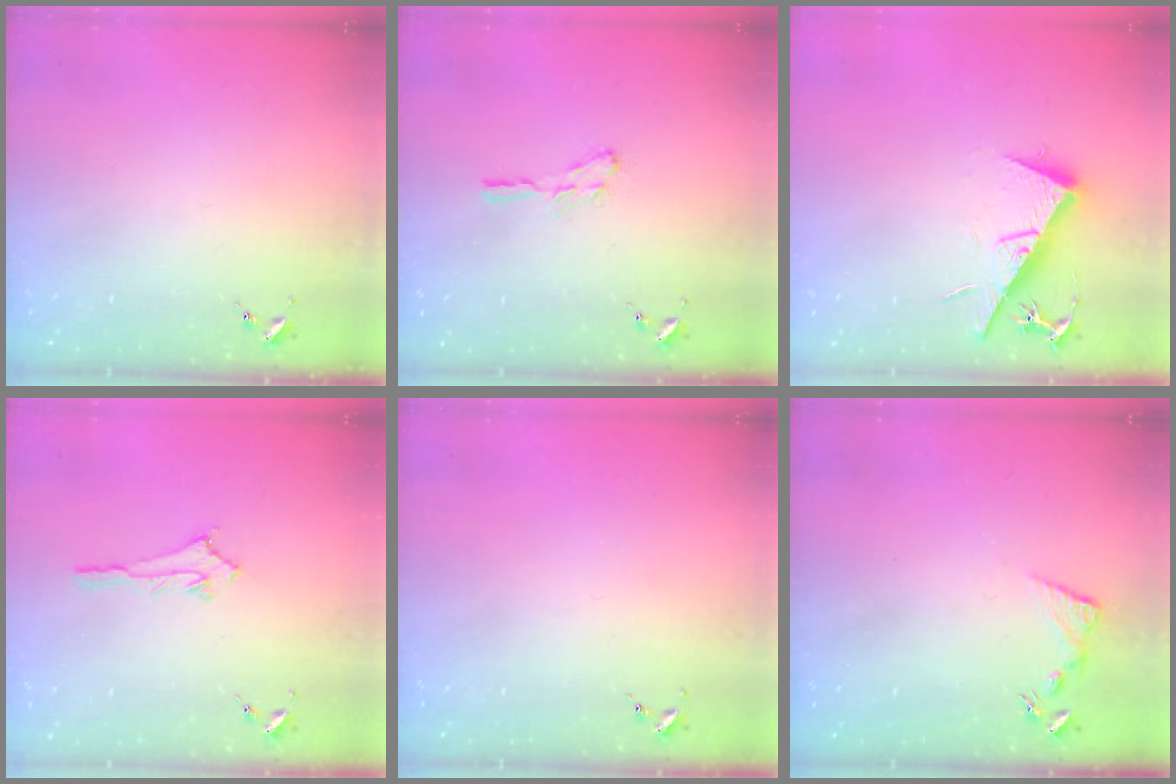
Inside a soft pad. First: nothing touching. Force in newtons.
{"total": 4.4, "press": 4.3, "slide": 0.3}
{"total": 11.3, "press": 11.3, "slide": 0.4}
{"total": 3.0, "press": 2.9, "slide": 0.3}
{"total": 0.0}
{"total": 6.4, "press": 6.3, "slide": 0.7}